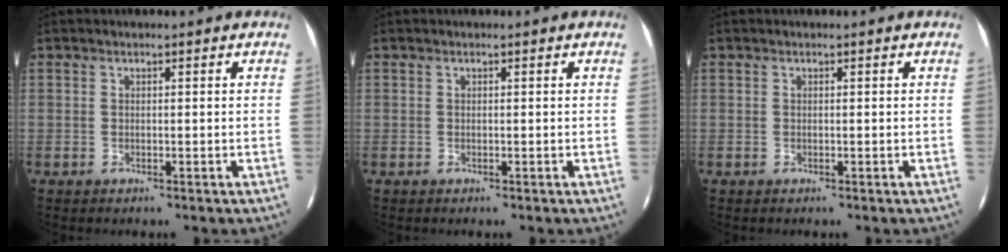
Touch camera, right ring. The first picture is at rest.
{"total": 0.0}
{"total": 0.0}